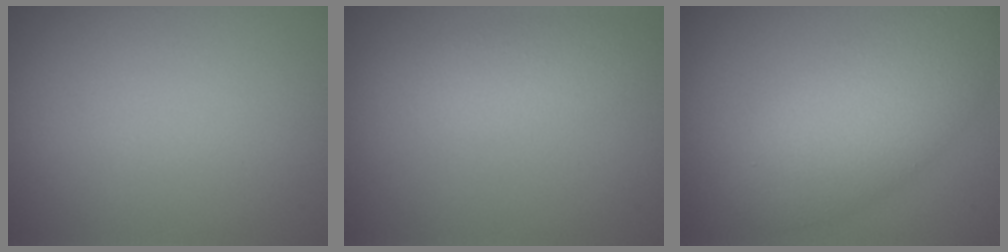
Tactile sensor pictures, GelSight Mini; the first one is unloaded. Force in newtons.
{"total": 2.9, "press": 2.9, "slide": 0.1}
{"total": 6.7, "press": 6.7, "slide": 0.5}